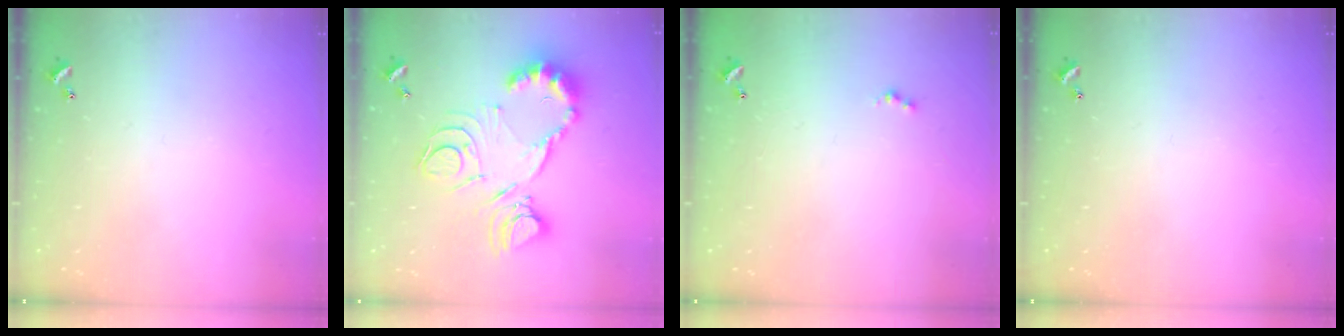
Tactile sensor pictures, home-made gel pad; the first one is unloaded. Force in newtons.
{"total": 21.4, "press": 21.4, "slide": 1.9}
{"total": 0.8, "press": 0.5, "slide": 0.5}
{"total": 0.0}